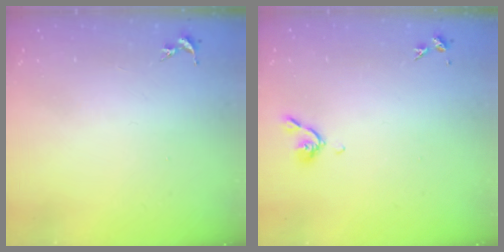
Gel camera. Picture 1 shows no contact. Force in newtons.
{"total": 5.6, "press": 5.5, "slide": 1.0}